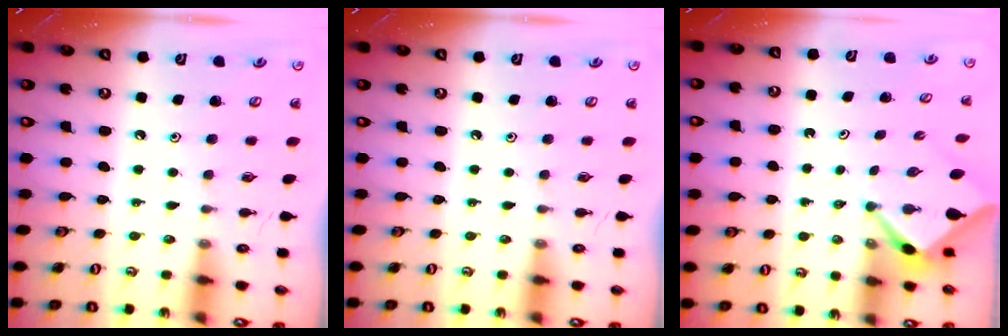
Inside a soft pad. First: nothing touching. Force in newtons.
{"total": 0.0}
{"total": 2.5, "press": 2.5, "slide": 0.3}